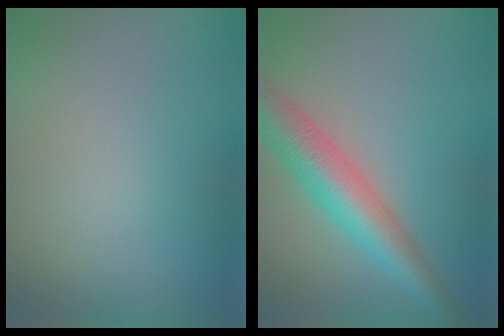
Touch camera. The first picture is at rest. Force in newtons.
{"total": 6.2, "press": 6.2, "slide": 0.2}